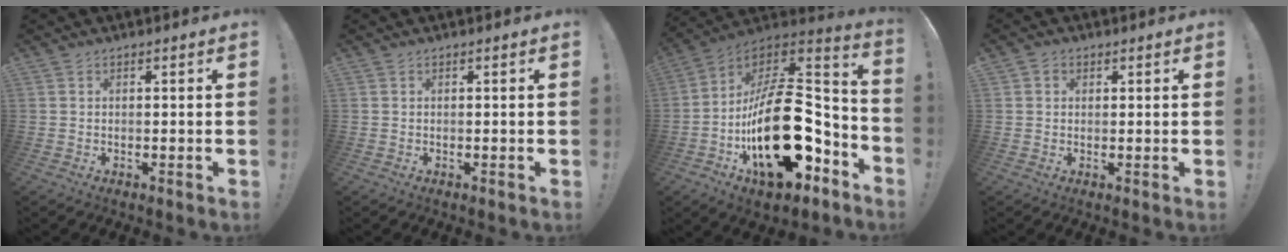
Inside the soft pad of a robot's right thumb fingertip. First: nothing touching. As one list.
[{"total": 0.0}, {"total": 33.3, "force": [-7.5, 18.0, 27.0], "torque": [-0.444, 0.035, -0.103]}, {"total": 1.4, "force": [0.5, 1.2, 0.5], "torque": [-0.002, 0.000, 0.008]}]